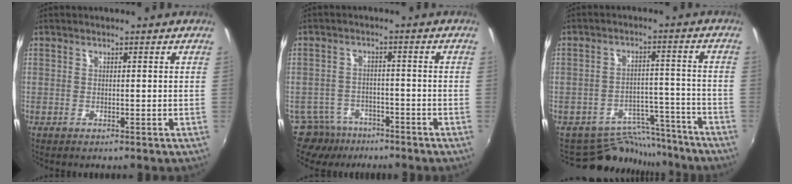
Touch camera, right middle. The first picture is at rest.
{"total": 8.0, "force": [-6.3, 4.8, 1.3], "torque": [-0.042, 0.007, -0.099]}
{"total": 11.1, "force": [-10.3, 4.1, 1.2], "torque": [-0.025, 0.029, -0.142]}